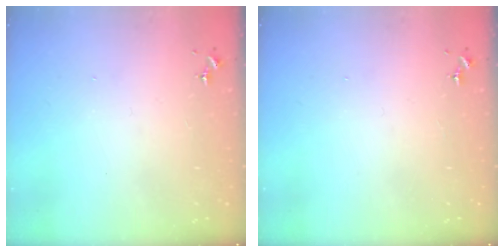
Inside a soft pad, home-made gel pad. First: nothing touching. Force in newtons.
{"total": 0.0}